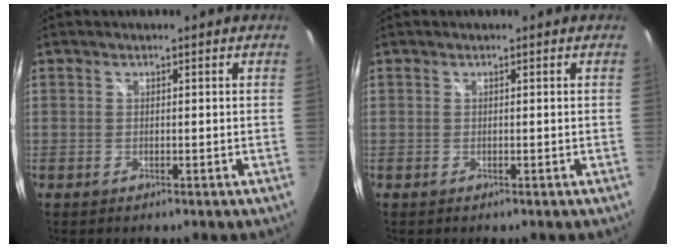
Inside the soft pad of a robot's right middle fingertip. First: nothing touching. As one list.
[{"total": 0.0}]